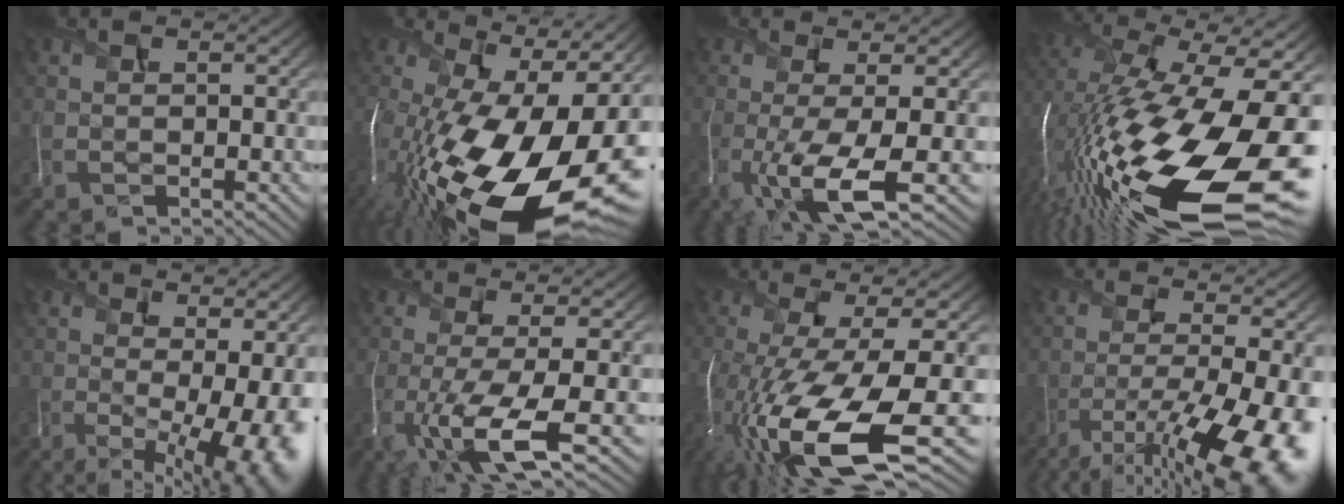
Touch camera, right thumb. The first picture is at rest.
{"total": 21.1, "force": [-6.2, 9.7, 17.7], "torque": [-0.312, -0.046, -0.095]}
{"total": 8.7, "force": [-3.1, 2.1, 7.9], "torque": [-0.134, -0.011, -0.047]}
{"total": 20.4, "force": [-5.2, 8.4, 17.9], "torque": [-0.359, -0.049, -0.083]}
{"total": 14.9, "force": [-3.3, 5.9, 13.3], "torque": [-0.157, -0.029, -0.022]}
{"total": 10.3, "force": [-3.9, 2.4, 9.2], "torque": [-0.154, -0.011, -0.064]}
{"total": 18.1, "force": [-7.1, 5.1, 15.9], "torque": [-0.322, -0.034, -0.113]}
{"total": 15.4, "force": [-8.7, 4.6, 11.8], "torque": [-0.187, -0.032, -0.125]}